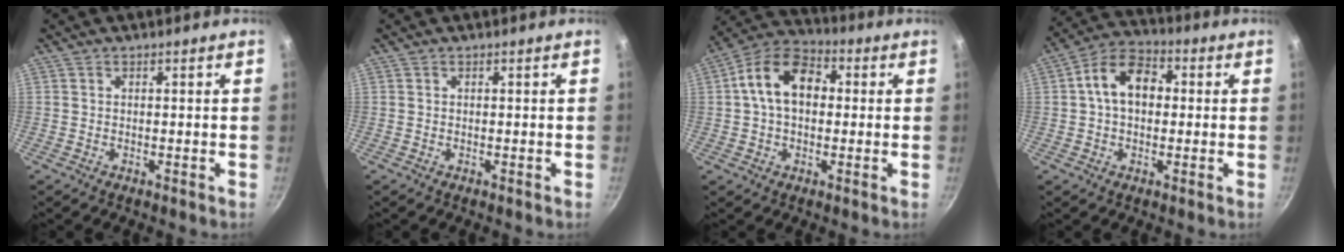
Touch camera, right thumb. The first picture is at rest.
{"total": 0.0}
{"total": 12.3, "force": [1.4, 8.4, 8.9], "torque": [-0.122, 0.031, 0.004]}
{"total": 10.6, "force": [1.1, 7.3, 7.6], "torque": [-0.098, 0.030, 0.002]}